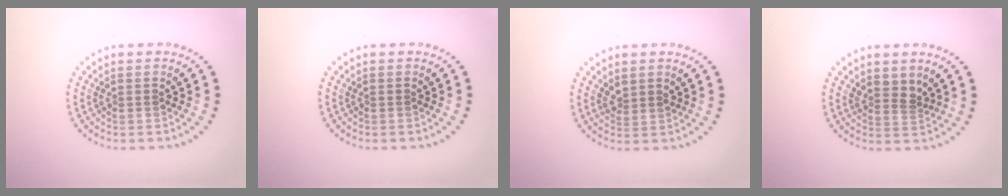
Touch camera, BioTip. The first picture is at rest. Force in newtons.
{"total": 0.0}
{"total": 1.4, "press": 1.1, "slide": 0.9}
{"total": 1.8, "press": 1.3, "slide": 1.2}